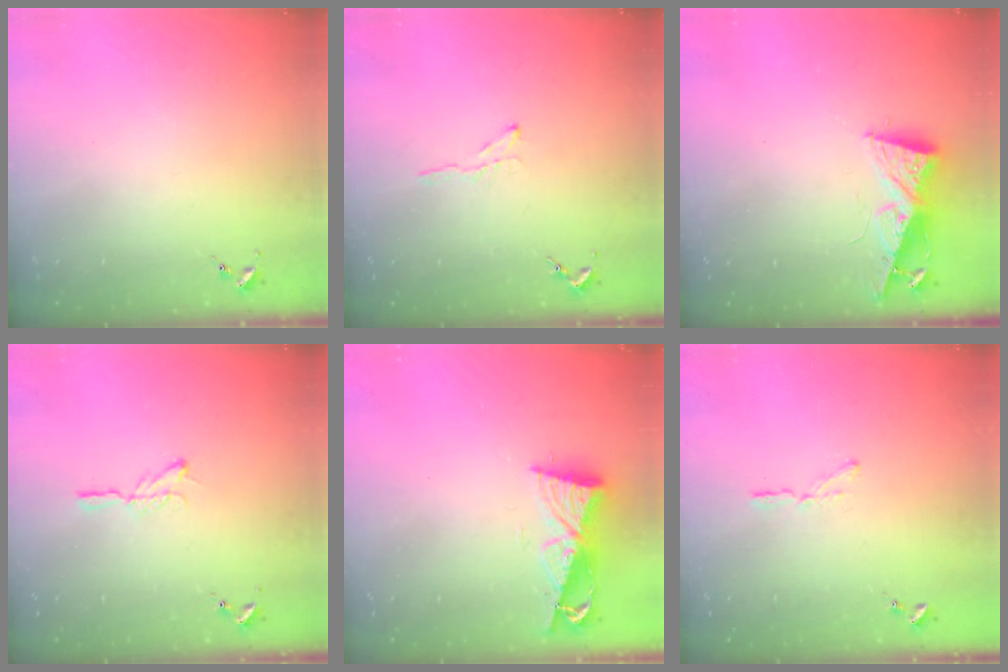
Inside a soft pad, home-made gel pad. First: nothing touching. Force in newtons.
{"total": 5.7, "press": 5.6, "slide": 0.6}
{"total": 8.4, "press": 8.4, "slide": 0.8}
{"total": 5.8, "press": 5.8, "slide": 0.6}
{"total": 9.0, "press": 9.0, "slide": 1.1}
{"total": 3.4, "press": 3.4, "slide": 0.4}